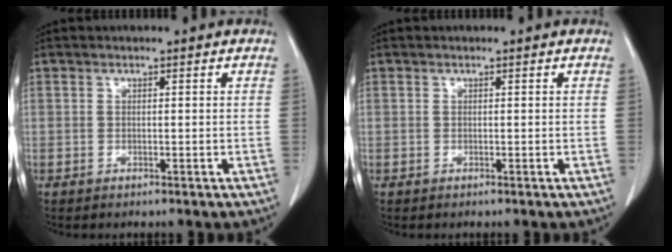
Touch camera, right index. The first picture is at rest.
{"total": 0.0}